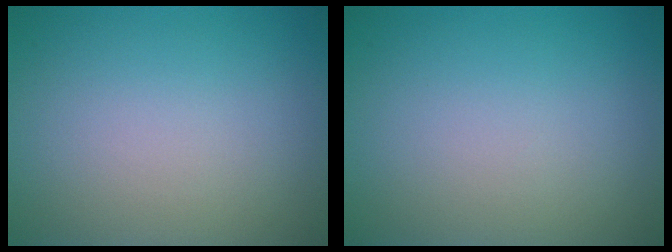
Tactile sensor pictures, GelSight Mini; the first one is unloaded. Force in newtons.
{"total": 0.0}